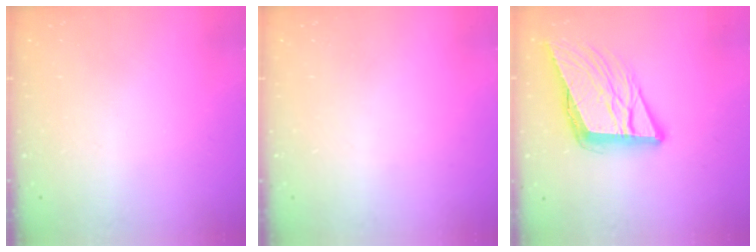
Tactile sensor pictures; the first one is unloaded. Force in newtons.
{"total": 0.0}
{"total": 13.2, "press": 13.0, "slide": 2.6}